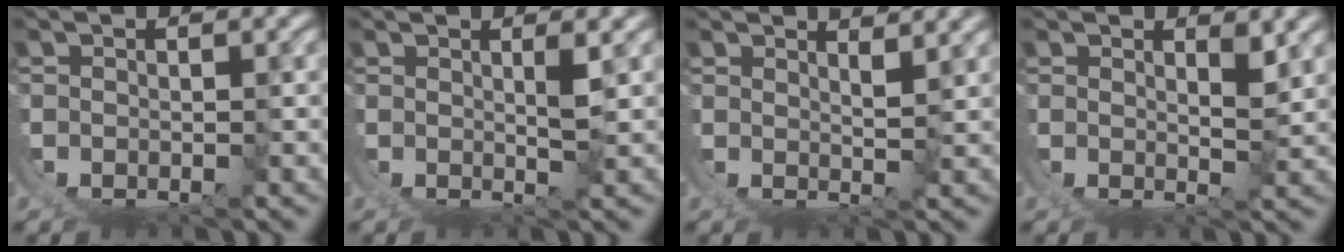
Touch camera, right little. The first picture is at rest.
{"total": 2.1, "force": [0.9, -1.4, 1.3], "torque": [-0.012, -0.004, 0.020]}
{"total": 2.7, "force": [2.1, -1.1, 1.2], "torque": [-0.009, -0.004, 0.037]}
{"total": 2.0, "force": [1.4, -1.0, 1.1], "torque": [-0.006, -0.011, 0.028]}